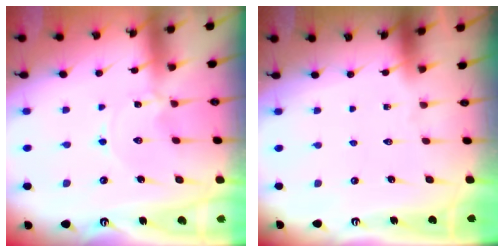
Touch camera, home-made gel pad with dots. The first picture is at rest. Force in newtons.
{"total": 0.0}